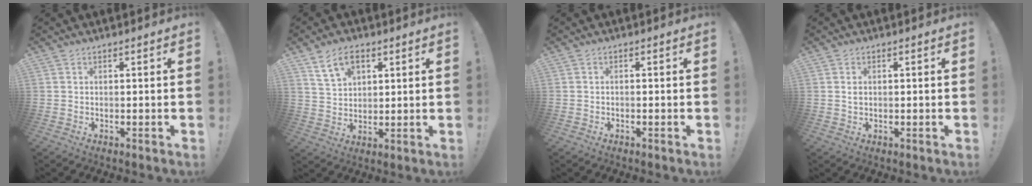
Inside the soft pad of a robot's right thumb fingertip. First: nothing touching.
{"total": 8.8, "force": [4.7, 5.4, 5.2], "torque": [-0.086, -0.005, 0.091]}
{"total": 0.7, "force": [-0.6, 0.0, 0.4], "torque": [-0.005, 0.000, -0.010]}
{"total": 1.1, "force": [0.4, 0.7, 0.7], "torque": [-0.015, 0.004, 0.007]}